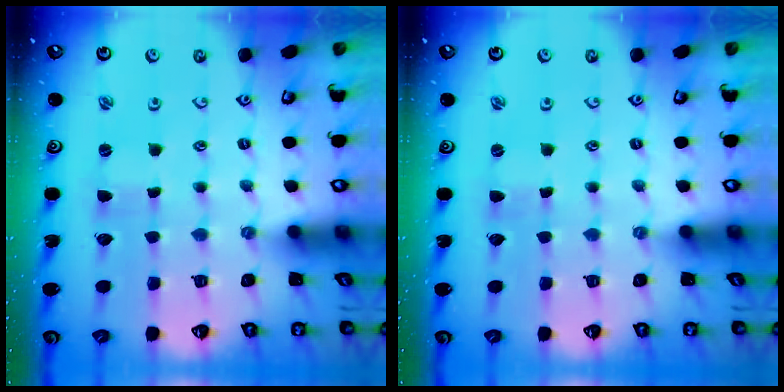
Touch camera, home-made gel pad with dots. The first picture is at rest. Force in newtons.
{"total": 0.0}